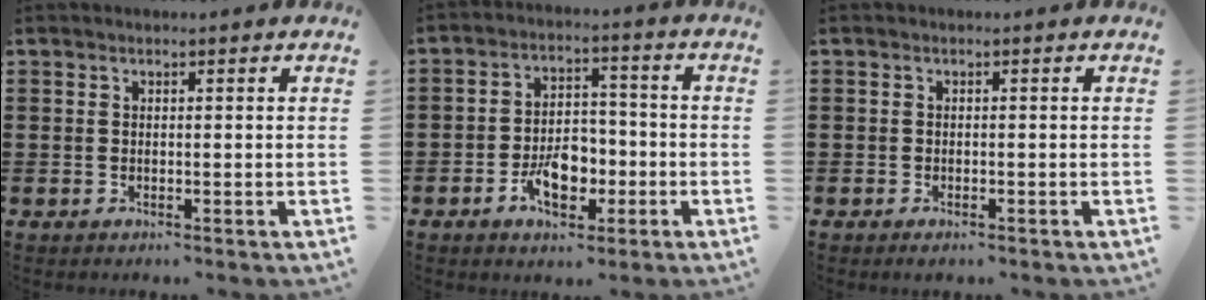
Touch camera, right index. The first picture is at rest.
{"total": 7.1, "force": [-2.9, 4.4, 4.8], "torque": [-0.078, 0.003, -0.056]}
{"total": 0.7, "force": [-0.6, 0.2, 0.2], "torque": [-0.006, -0.002, -0.013]}